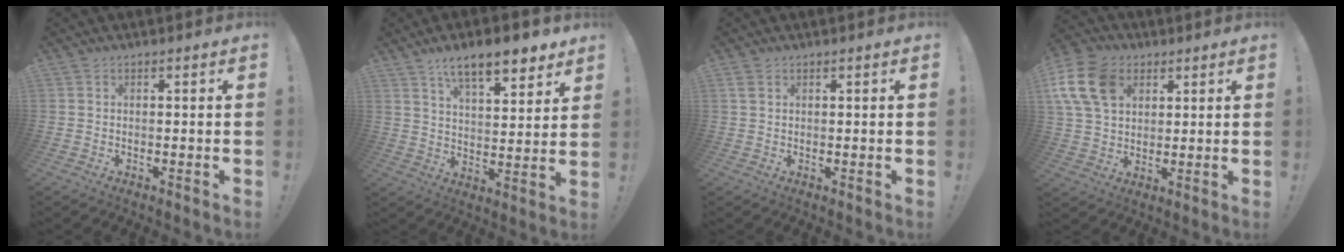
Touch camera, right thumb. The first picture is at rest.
{"total": 12.1, "force": [8.4, 3.9, 7.8], "torque": [-0.121, -0.048, 0.143]}
{"total": 1.5, "force": [0.8, 0.9, 0.8], "torque": [-0.018, 0.003, 0.016]}
{"total": 14.9, "force": [5.7, 10.7, 8.6], "torque": [-0.175, -0.014, 0.115]}